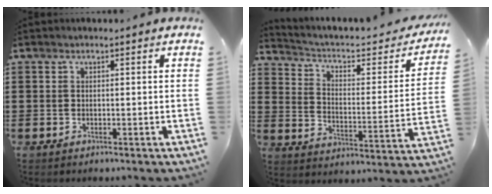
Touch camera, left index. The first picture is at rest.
{"total": 3.5, "force": [2.4, 1.4, 2.2], "torque": [-0.060, -0.022, 0.030]}